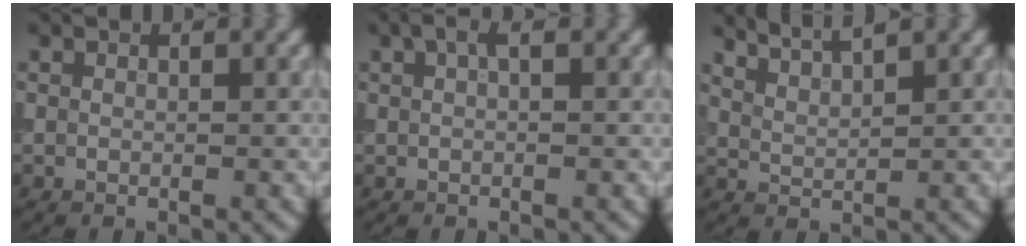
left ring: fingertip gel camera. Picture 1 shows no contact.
{"total": 1.3, "force": [0.6, 0.3, 1.1], "torque": [-0.022, 0.005, 0.010]}
{"total": 3.1, "force": [2.9, 0.4, 1.1], "torque": [-0.012, 0.009, 0.049]}